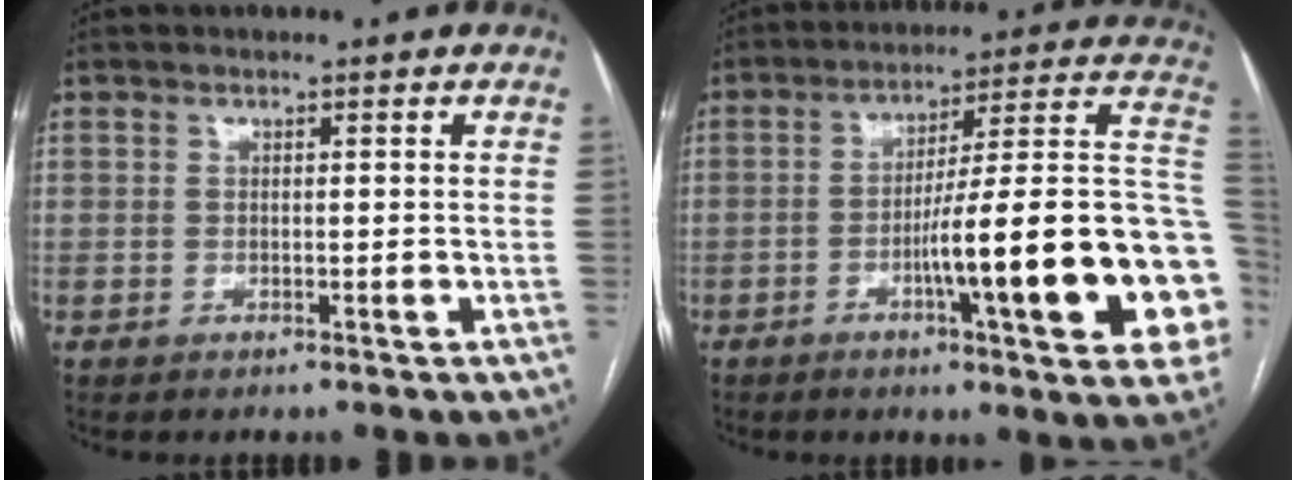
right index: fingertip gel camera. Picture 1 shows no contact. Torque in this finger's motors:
{"motor_torque": [1.41, -0.73, 0.86, 0.19]}